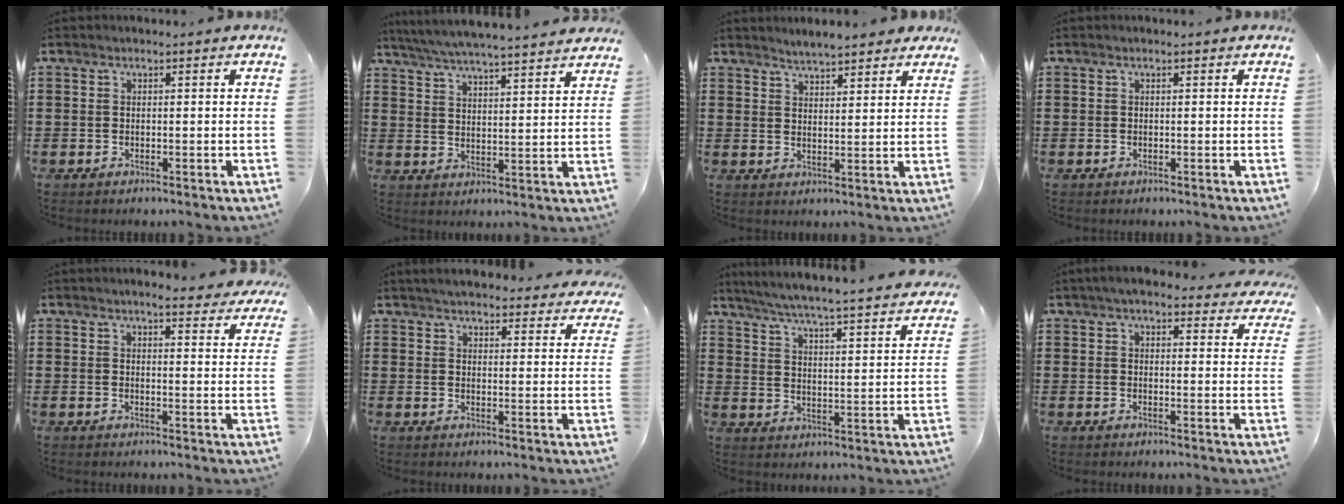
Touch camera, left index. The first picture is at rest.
{"total": 5.3, "force": [5.1, -0.6, 1.5], "torque": [-0.050, -0.034, 0.086]}
{"total": 3.3, "force": [3.2, 0.2, 0.3], "torque": [-0.015, -0.008, 0.060]}
{"total": 0.0}
{"total": 4.1, "force": [3.7, -0.2, 1.5], "torque": [-0.033, -0.015, 0.065]}
{"total": 4.3, "force": [4.2, 0.1, 0.8], "torque": [-0.032, -0.019, 0.076]}
{"total": 5.3, "force": [4.9, -1.0, 1.9], "torque": [-0.060, -0.045, 0.075]}
{"total": 4.9, "force": [4.4, 0.8, 2.1], "torque": [-0.046, -0.011, 0.078]}